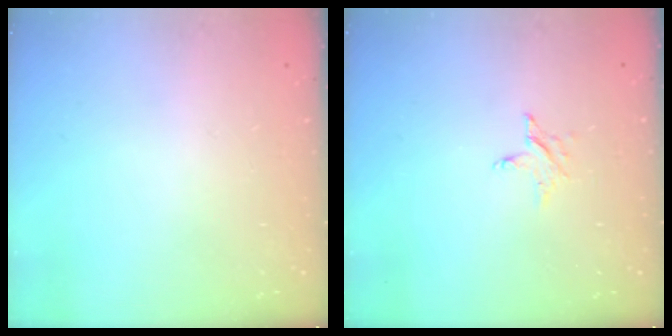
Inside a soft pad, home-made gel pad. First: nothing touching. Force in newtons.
{"total": 2.4, "press": 2.4, "slide": 0.1}